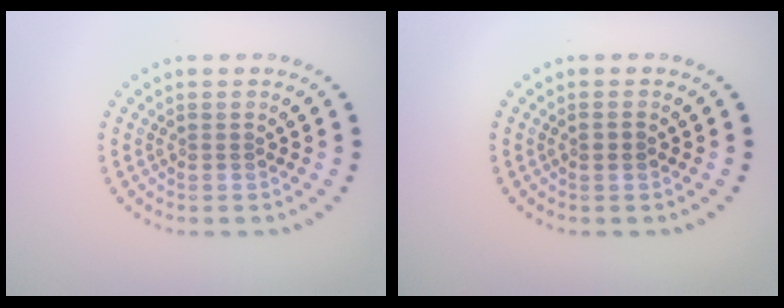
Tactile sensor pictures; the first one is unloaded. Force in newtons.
{"total": 0.8, "press": 0.7, "slide": 0.4}